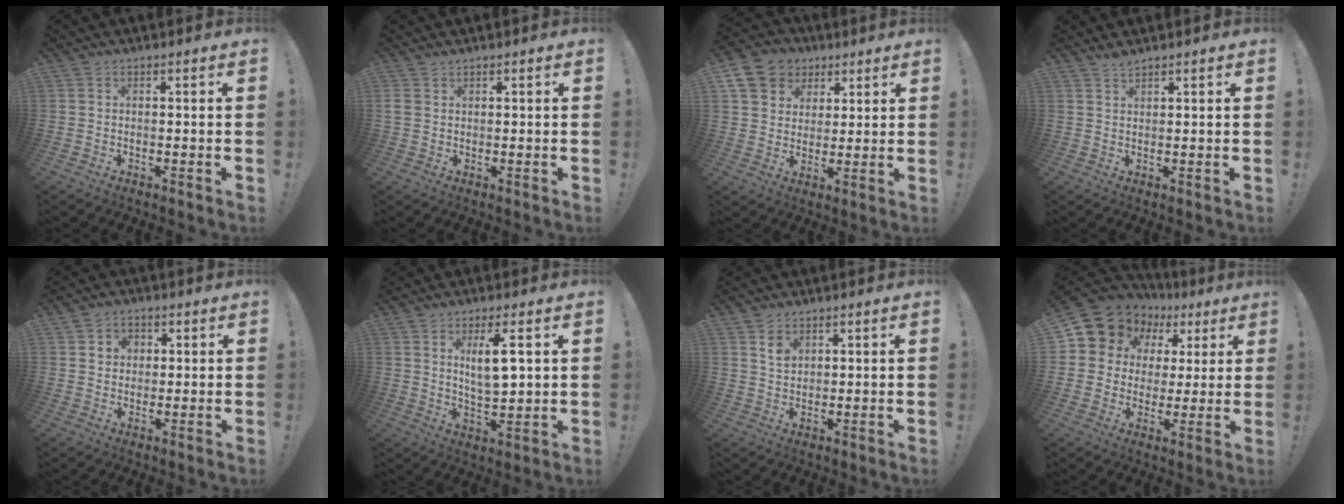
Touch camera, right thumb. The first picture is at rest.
{"total": 2.0, "force": [1.2, 1.4, 0.9], "torque": [-0.023, 0.001, 0.026]}
{"total": 12.1, "force": [5.4, 9.8, 4.4], "torque": [-0.064, -0.028, 0.110]}
{"total": 1.9, "force": [1.7, 0.4, 0.7], "torque": [-0.012, -0.007, 0.031]}
{"total": 4.0, "force": [1.1, 3.7, 1.1], "torque": [-0.007, -0.002, 0.019]}
{"total": 8.7, "force": [3.1, 2.4, 7.8], "torque": [-0.126, -0.010, 0.049]}
{"total": 3.7, "force": [2.1, 2.5, 1.7], "torque": [-0.009, -0.017, 0.034]}
{"total": 10.8, "force": [5.9, 8.5, 3.3], "torque": [-0.056, -0.044, 0.115]}